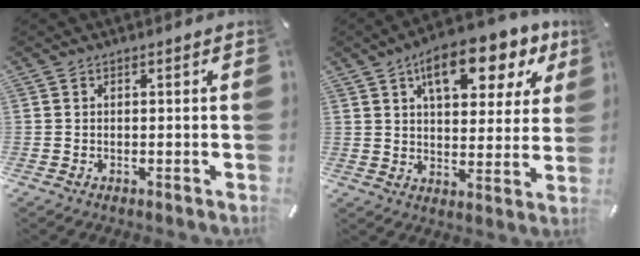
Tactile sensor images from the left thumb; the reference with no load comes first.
{"total": 14.3, "force": [8.4, 7.1, 9.1], "torque": [-0.111, -0.043, 0.136]}